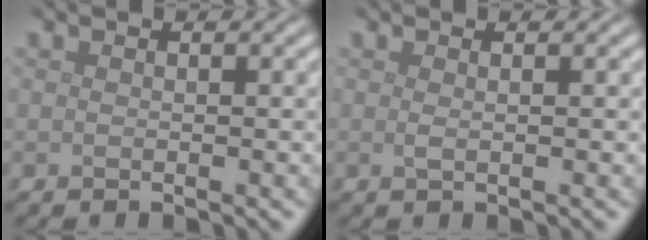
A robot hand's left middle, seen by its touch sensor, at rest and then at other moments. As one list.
[{"total": 0.6, "force": [0.2, 0.2, 0.5], "torque": [-0.011, 0.001, 0.004]}]